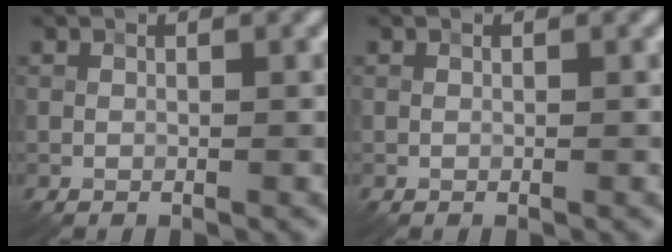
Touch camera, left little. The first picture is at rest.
{"total": 0.0}